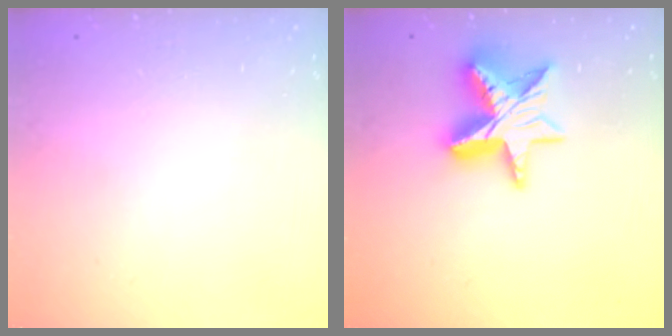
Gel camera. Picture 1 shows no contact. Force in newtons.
{"total": 12.5, "press": 12.4, "slide": 1.1}